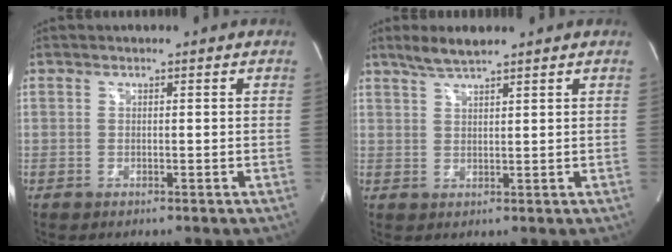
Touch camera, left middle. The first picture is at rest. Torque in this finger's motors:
{"motor_torque": [0.17, -0.04, -0.02, 0.03]}